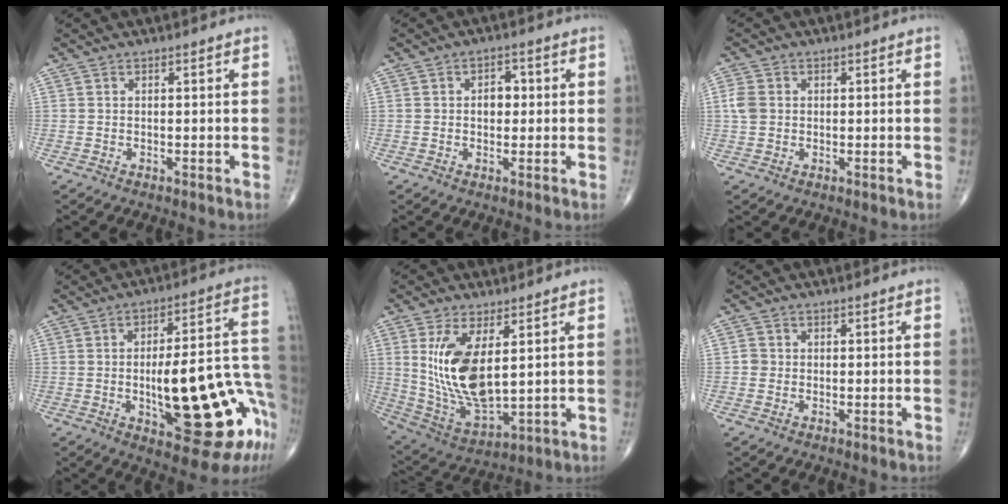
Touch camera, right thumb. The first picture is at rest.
{"total": 3.5, "force": [0.2, 2.5, 2.5], "torque": [-0.019, 0.008, -0.001]}
{"total": 3.4, "force": [0.3, 2.8, 1.9], "torque": [-0.041, 0.005, 0.003]}
{"total": 24.3, "force": [-6.7, 8.0, 22.0], "torque": [-0.240, 0.034, -0.075]}
{"total": 15.0, "force": [3.4, 6.7, 13.0], "torque": [-0.249, -0.024, 0.087]}
{"total": 1.4, "force": [-0.2, 1.4, 0.3], "torque": [0.002, 0.005, -0.006]}